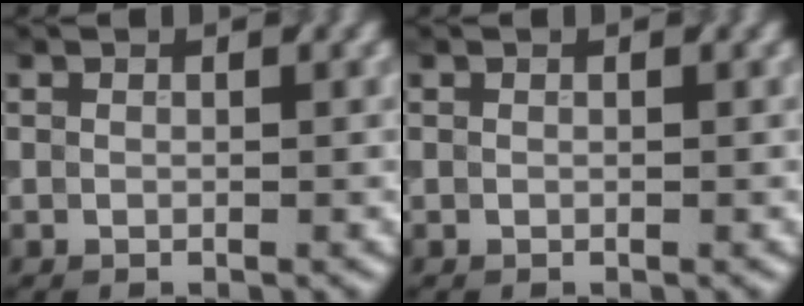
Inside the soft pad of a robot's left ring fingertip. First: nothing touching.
{"total": 0.0}